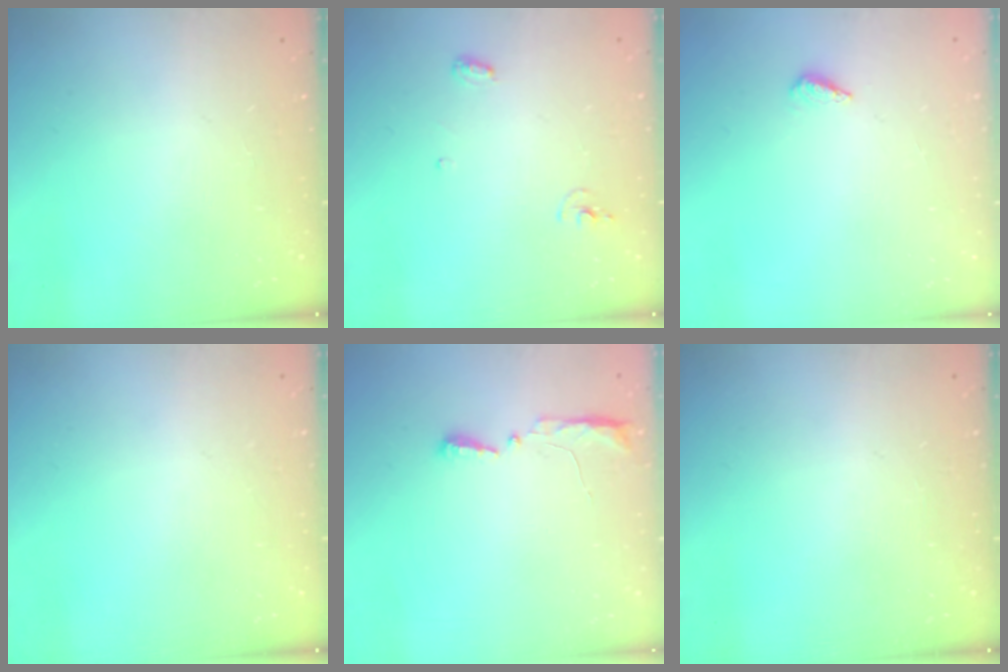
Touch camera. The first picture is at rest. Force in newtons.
{"total": 5.4, "press": 5.2, "slide": 1.4}
{"total": 2.3, "press": 2.2, "slide": 0.8}
{"total": 0.0}
{"total": 8.2, "press": 5.2, "slide": 6.2}
{"total": 0.0}